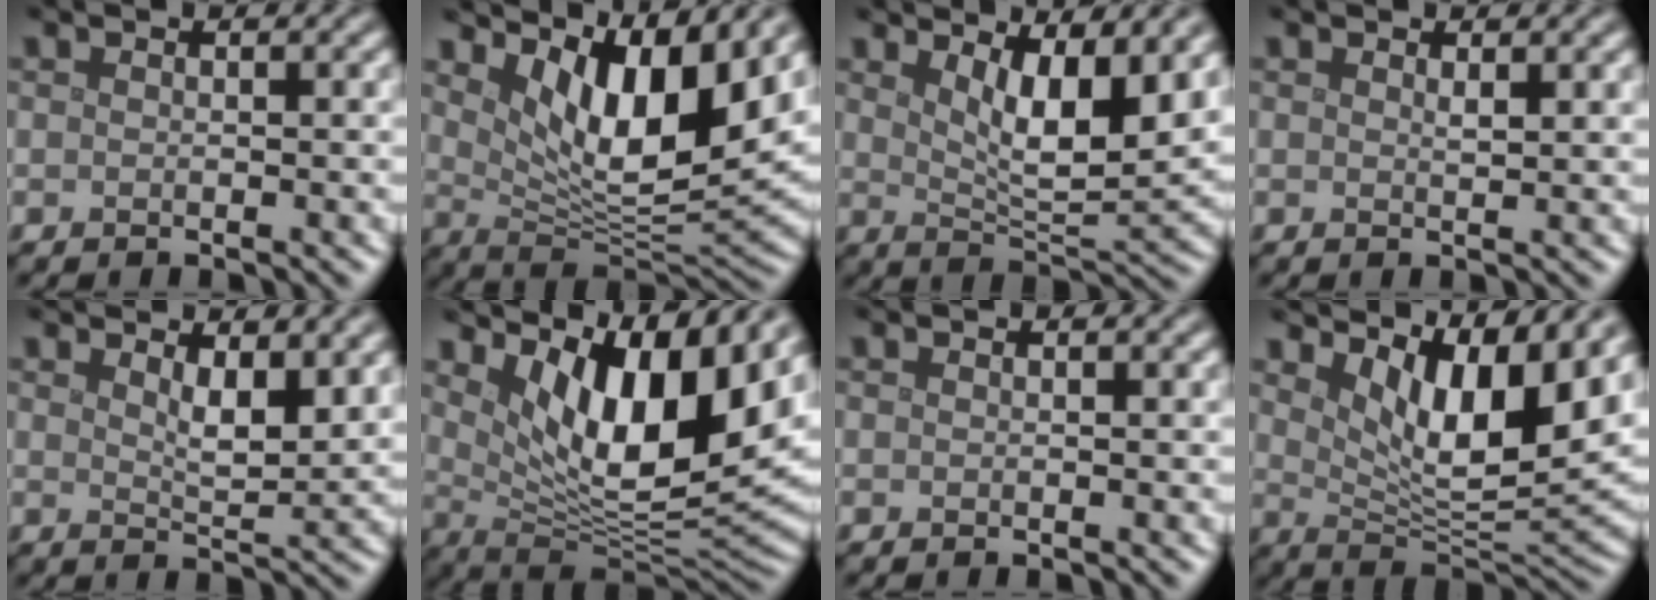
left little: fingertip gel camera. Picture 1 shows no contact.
{"total": 8.8, "force": [3.7, 3.3, 7.3], "torque": [-0.119, -0.021, 0.064]}
{"total": 6.8, "force": [3.0, 2.2, 5.7], "torque": [-0.093, -0.016, 0.053]}
{"total": 0.8, "force": [0.6, 0.1, 0.5], "torque": [-0.008, -0.003, 0.010]}
{"total": 3.3, "force": [1.9, 1.0, 2.6], "torque": [-0.043, -0.009, 0.036]}
{"total": 11.2, "force": [4.4, 4.4, 9.2], "torque": [-0.147, -0.012, 0.078]}
{"total": 0.0}
{"total": 8.7, "force": [4.0, 3.2, 7.0], "torque": [-0.114, -0.018, 0.067]}